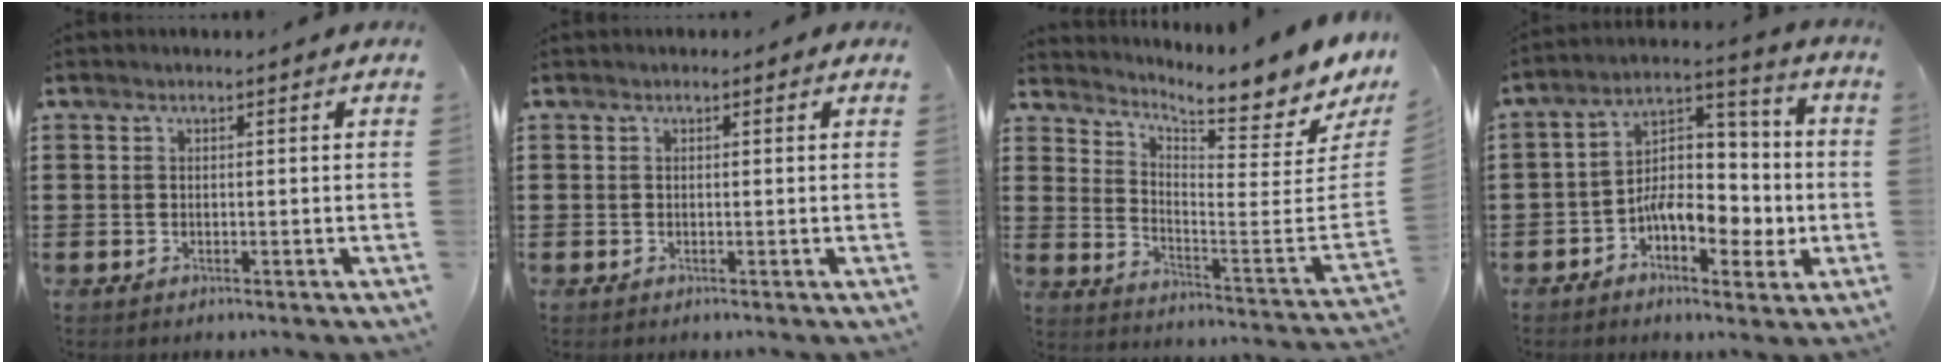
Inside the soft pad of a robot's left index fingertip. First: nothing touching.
{"total": 0.5, "force": [0.0, 0.5, 0.0], "torque": [-0.001, 0.005, -0.001]}
{"total": 5.5, "force": [5.2, 0.0, 1.9], "torque": [-0.045, -0.066, 0.079]}
{"total": 8.6, "force": [-1.5, 6.0, 6.0], "torque": [-0.099, 0.002, -0.031]}